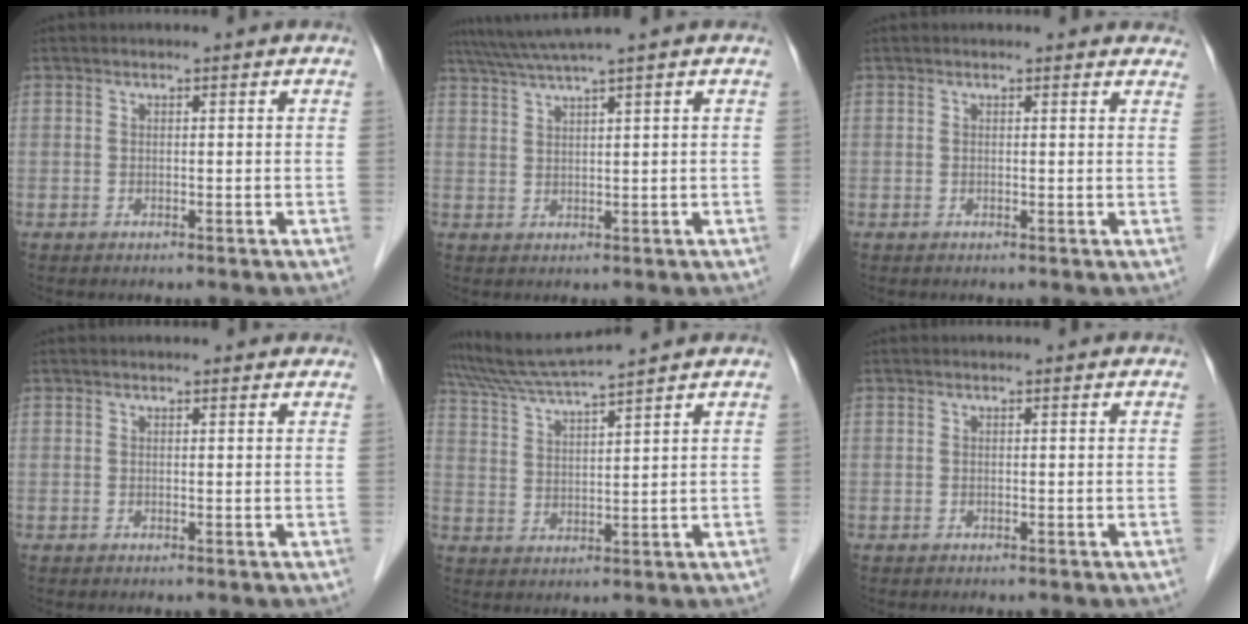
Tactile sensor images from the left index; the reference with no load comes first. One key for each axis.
{"total": 5.0, "fx": 3.9, "fy": -1.7, "fz": 2.7, "tx": -0.054, "ty": 0.012, "tz": 0.078}
{"total": 3.8, "fx": 3.5, "fy": 1.2, "fz": 0.8, "tx": 0.000, "ty": -0.002, "tz": 0.019}
{"total": 3.7, "fx": 3.2, "fy": 1.0, "fz": 1.4, "tx": -0.016, "ty": 0.020, "tz": 0.032}
{"total": 8.0, "fx": 7.3, "fy": -2.0, "fz": 2.7, "tx": -0.061, "ty": 0.009, "tz": 0.142}
{"total": 0.0}